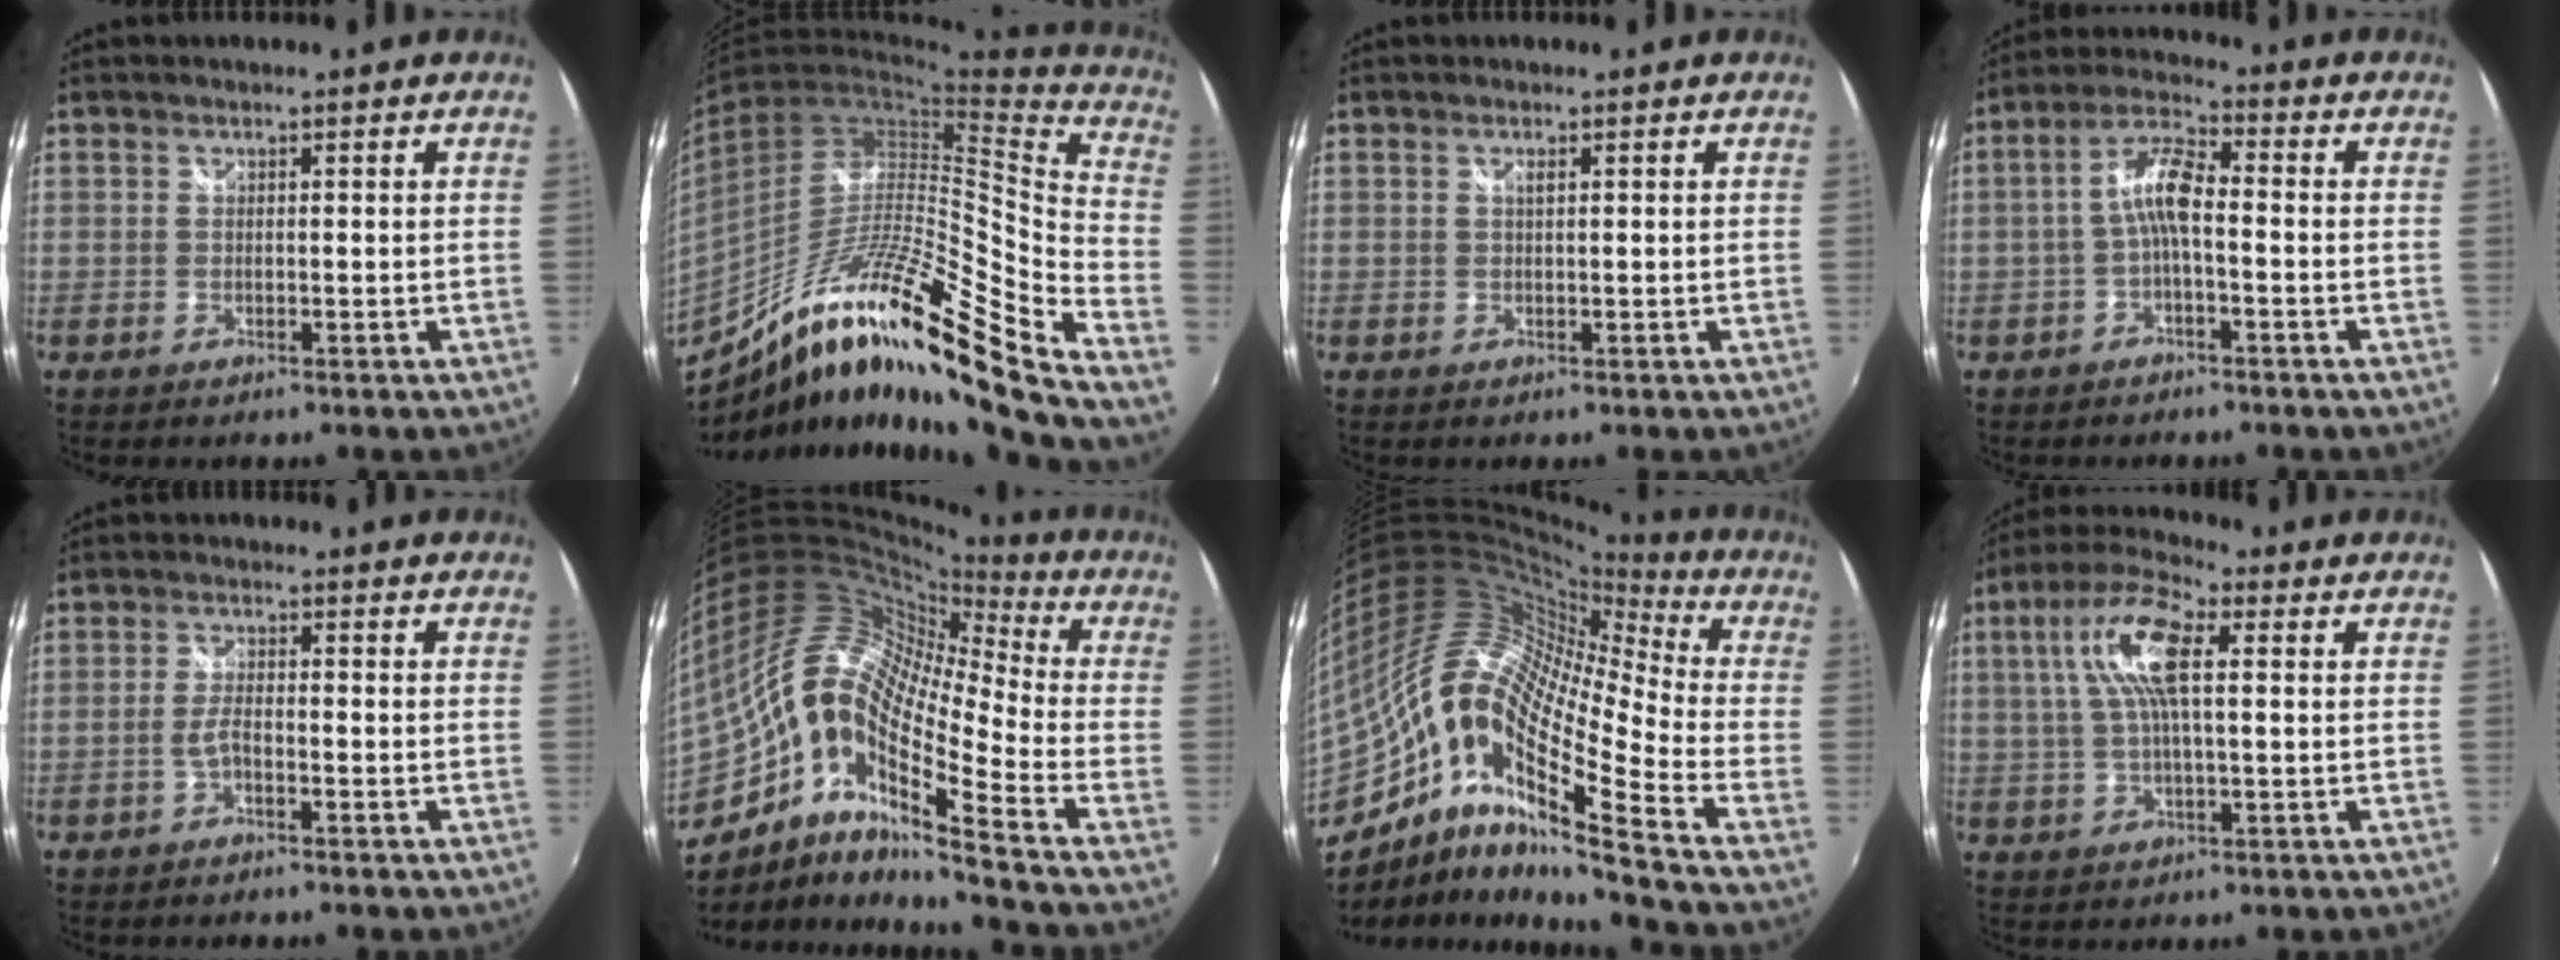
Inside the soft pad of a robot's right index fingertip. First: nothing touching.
{"total": 22.9, "force": [-13.6, 2.4, 18.3], "torque": [-0.270, -0.022, -0.245]}
{"total": 0.7, "force": [0.3, 0.1, 0.6], "torque": [-0.012, 0.000, 0.006]}
{"total": 6.4, "force": [-1.3, 1.7, 6.1], "torque": [-0.131, 0.017, -0.027]}
{"total": 2.4, "force": [-1.4, 0.4, 1.9], "torque": [-0.047, 0.006, -0.030]}
{"total": 20.0, "force": [-3.2, 6.2, 18.7], "torque": [-0.319, -0.013, -0.086]}
{"total": 19.0, "force": [-4.8, 4.8, 17.7], "torque": [-0.293, -0.018, -0.111]}
{"total": 11.5, "force": [2.9, 3.6, 10.6], "torque": [-0.210, 0.021, 0.050]}